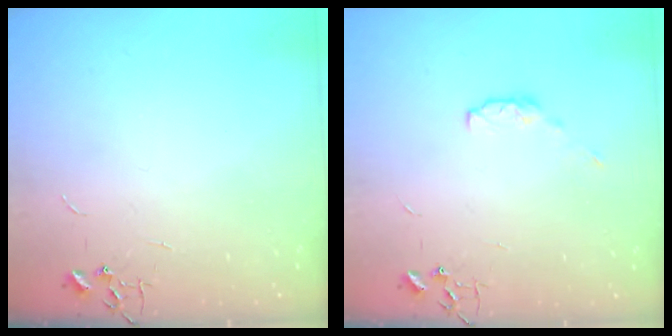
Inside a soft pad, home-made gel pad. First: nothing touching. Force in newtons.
{"total": 5.3, "press": 5.2, "slide": 0.8}